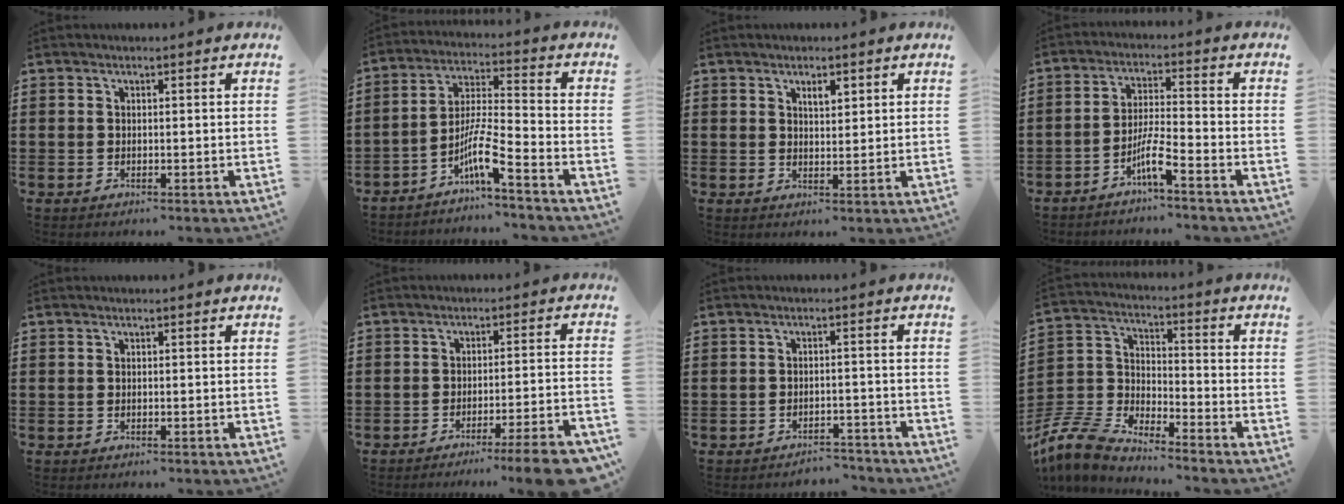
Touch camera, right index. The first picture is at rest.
{"total": 8.0, "force": [-5.3, 0.5, 5.9], "torque": [-0.128, -0.010, -0.105]}
{"total": 2.2, "force": [1.4, 0.9, 1.5], "torque": [-0.023, 0.001, 0.023]}
{"total": 5.4, "force": [-3.7, 0.2, 4.0], "torque": [-0.090, -0.011, -0.072]}
{"total": 0.0}
{"total": 6.3, "force": [-4.8, -0.6, 4.0], "torque": [-0.061, -0.011, -0.089]}
{"total": 2.8, "force": [-2.8, 0.4, 0.1], "torque": [-0.009, -0.001, -0.058]}
{"total": 7.2, "force": [-6.9, 1.1, 1.7], "torque": [-0.073, -0.008, -0.151]}